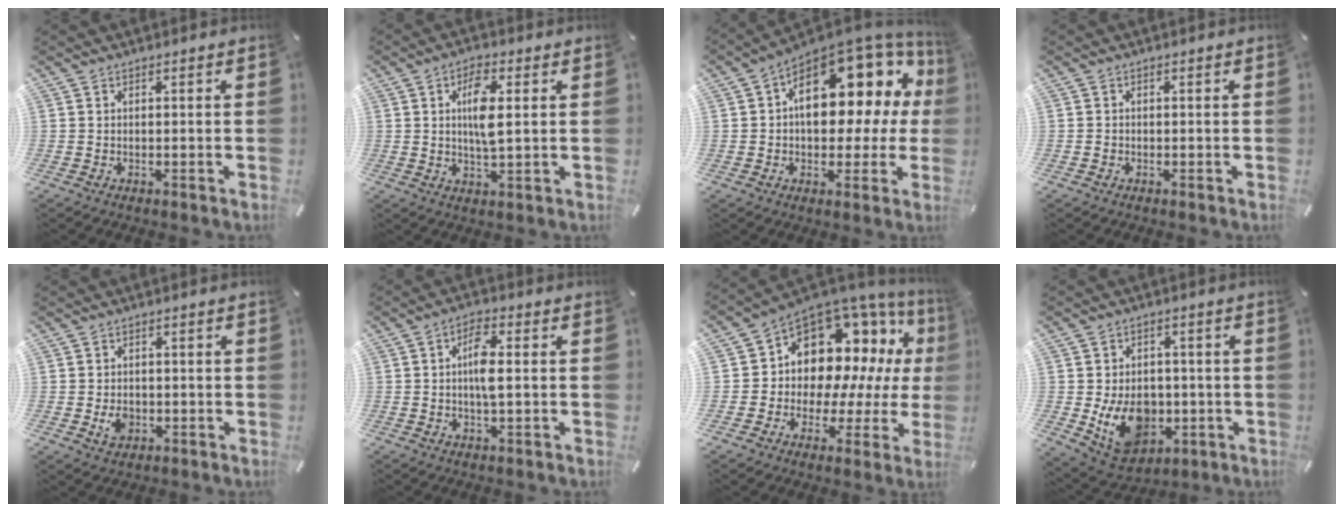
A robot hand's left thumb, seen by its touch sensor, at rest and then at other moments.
{"total": 7.5, "force": [1.7, 2.5, 6.9], "torque": [-0.146, -0.003, 0.022]}
{"total": 19.2, "force": [5.7, 11.2, 14.5], "torque": [-0.180, -0.050, 0.096]}
{"total": 0.7, "force": [-0.3, 0.6, 0.3], "torque": [-0.004, 0.003, -0.007]}
{"total": 3.8, "force": [-1.0, 3.1, 2.1], "torque": [-0.035, 0.000, -0.019]}
{"total": 6.3, "force": [0.3, 2.1, 5.9], "torque": [-0.110, 0.003, -0.001]}
{"total": 13.3, "force": [5.5, 10.4, 6.3], "torque": [-0.101, -0.070, 0.103]}
{"total": 13.4, "force": [-2.5, 10.4, 8.0], "torque": [-0.140, 0.004, -0.037]}